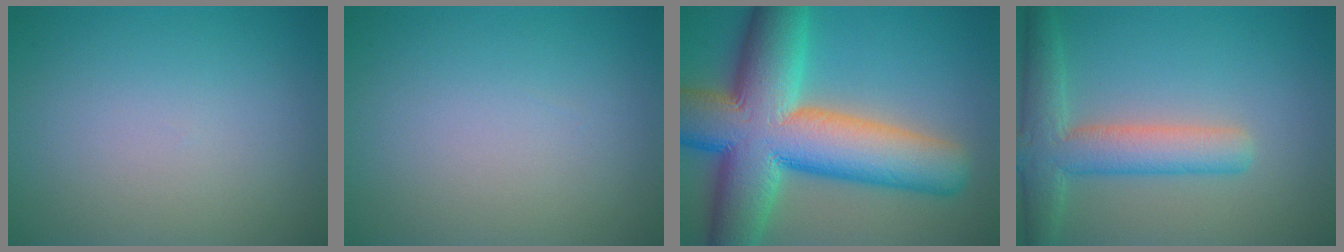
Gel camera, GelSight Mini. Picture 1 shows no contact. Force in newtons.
{"total": 0.0}
{"total": 15.9, "press": 15.9, "slide": 0.7}
{"total": 5.5, "press": 5.5, "slide": 0.3}